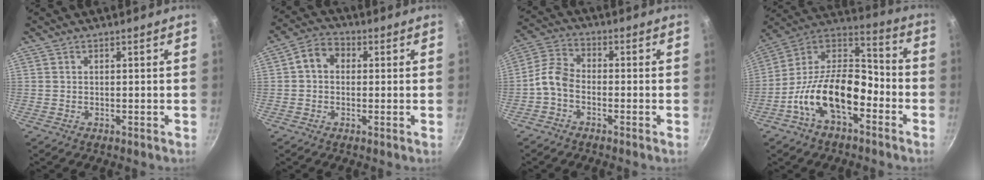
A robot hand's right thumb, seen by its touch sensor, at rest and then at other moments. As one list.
[{"total": 5.8, "force": [0.6, 4.7, 3.4], "torque": [-0.041, 0.015, -0.005]}, {"total": 5.7, "force": [-2.5, 3.6, 3.7], "torque": [-0.077, 0.037, -0.064]}, {"total": 18.4, "force": [-7.1, 10.1, 13.7], "torque": [-0.216, 0.069, -0.148]}]